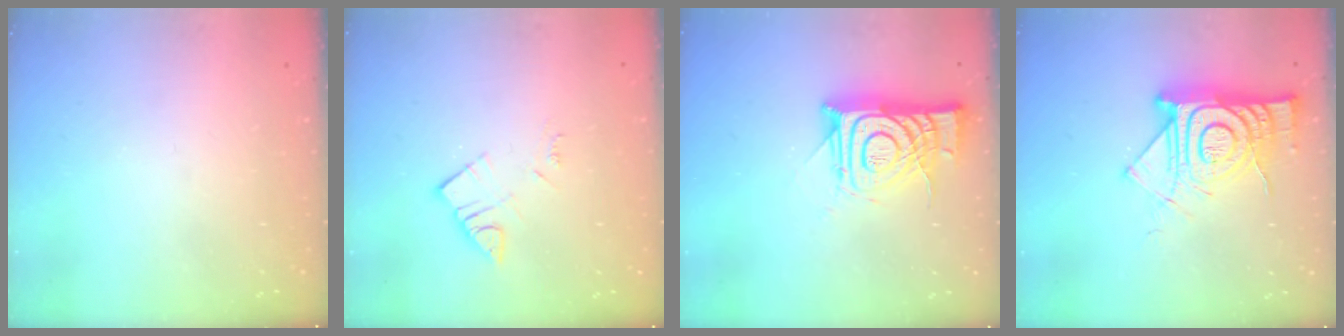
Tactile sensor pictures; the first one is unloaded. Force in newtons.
{"total": 5.0, "press": 5.0, "slide": 0.2}
{"total": 14.0, "press": 14.0, "slide": 1.4}
{"total": 16.8, "press": 16.7, "slide": 1.5}